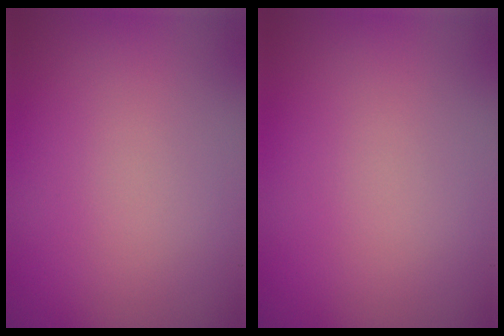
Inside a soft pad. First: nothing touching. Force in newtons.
{"total": 0.0}